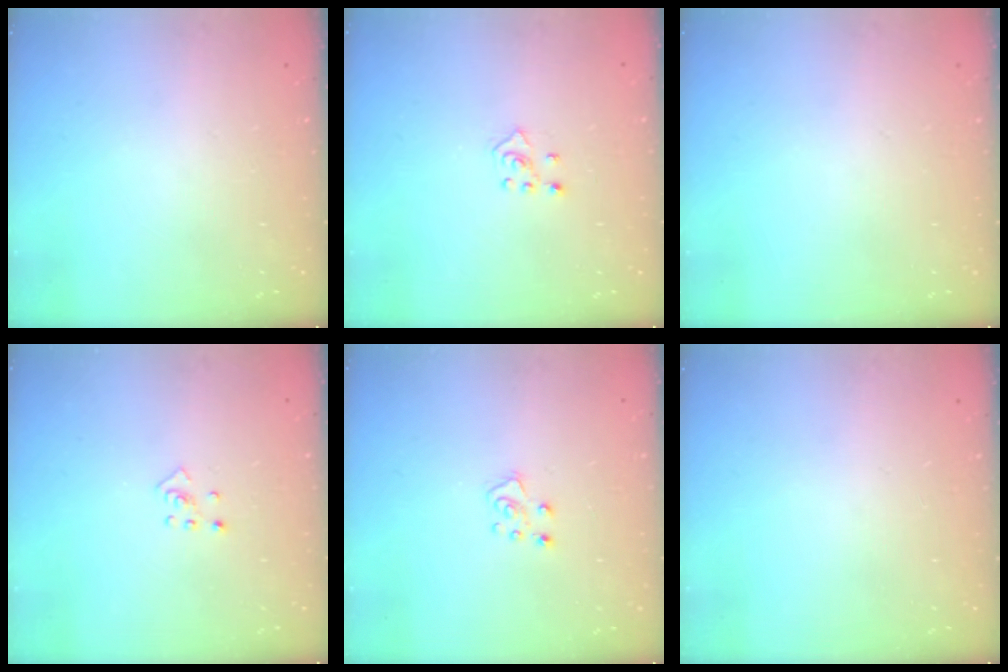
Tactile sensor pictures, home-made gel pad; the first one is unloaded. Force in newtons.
{"total": 3.9, "press": 3.8, "slide": 0.8}
{"total": 0.0}
{"total": 3.4, "press": 3.4, "slide": 0.6}
{"total": 6.4, "press": 6.4, "slide": 0.5}
{"total": 0.0}